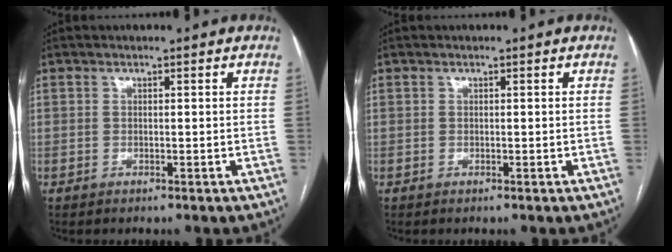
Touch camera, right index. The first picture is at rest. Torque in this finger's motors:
{"motor_torque": [0.00, 0.00, 0.00, 0.00]}